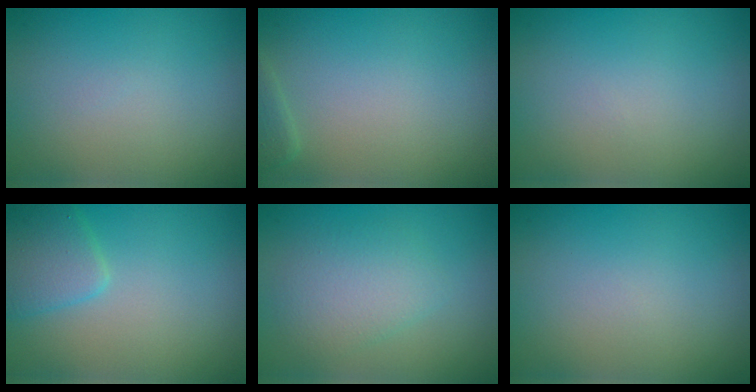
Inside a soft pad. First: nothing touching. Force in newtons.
{"total": 1.1, "press": 1.1, "slide": 0.1}
{"total": 0.0}
{"total": 2.8, "press": 2.8, "slide": 0.1}
{"total": 3.0, "press": 3.0, "slide": 0.1}
{"total": 0.0}